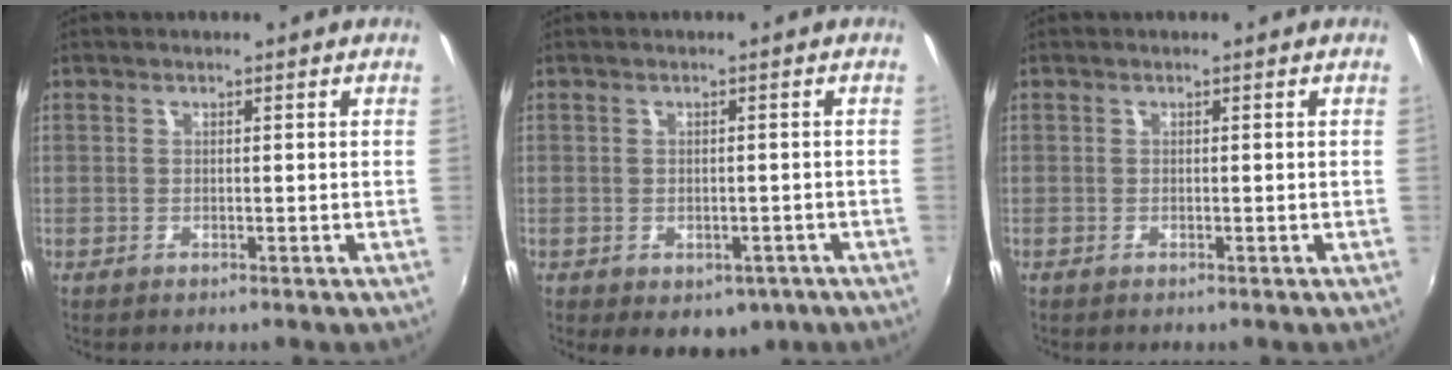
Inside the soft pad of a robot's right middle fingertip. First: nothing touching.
{"total": 6.1, "force": [-3.0, 4.2, 3.2], "torque": [-0.058, -0.019, -0.030]}
{"total": 0.0}